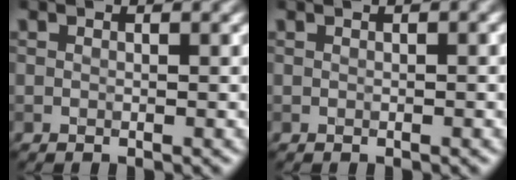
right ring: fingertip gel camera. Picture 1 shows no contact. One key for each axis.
{"total": 0.7, "fx": 0.3, "fy": 0.1, "fz": 0.6, "tx": -0.010, "ty": 0.005, "tz": 0.003}